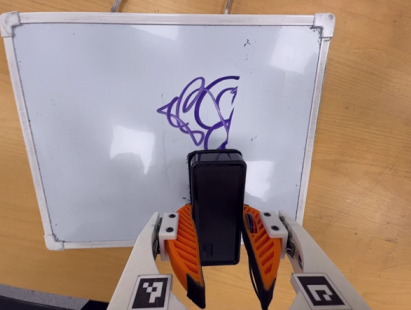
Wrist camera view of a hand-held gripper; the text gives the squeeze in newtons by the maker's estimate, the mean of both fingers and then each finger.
{"total": 9.4, "left": 8.0, "right": 10.8}